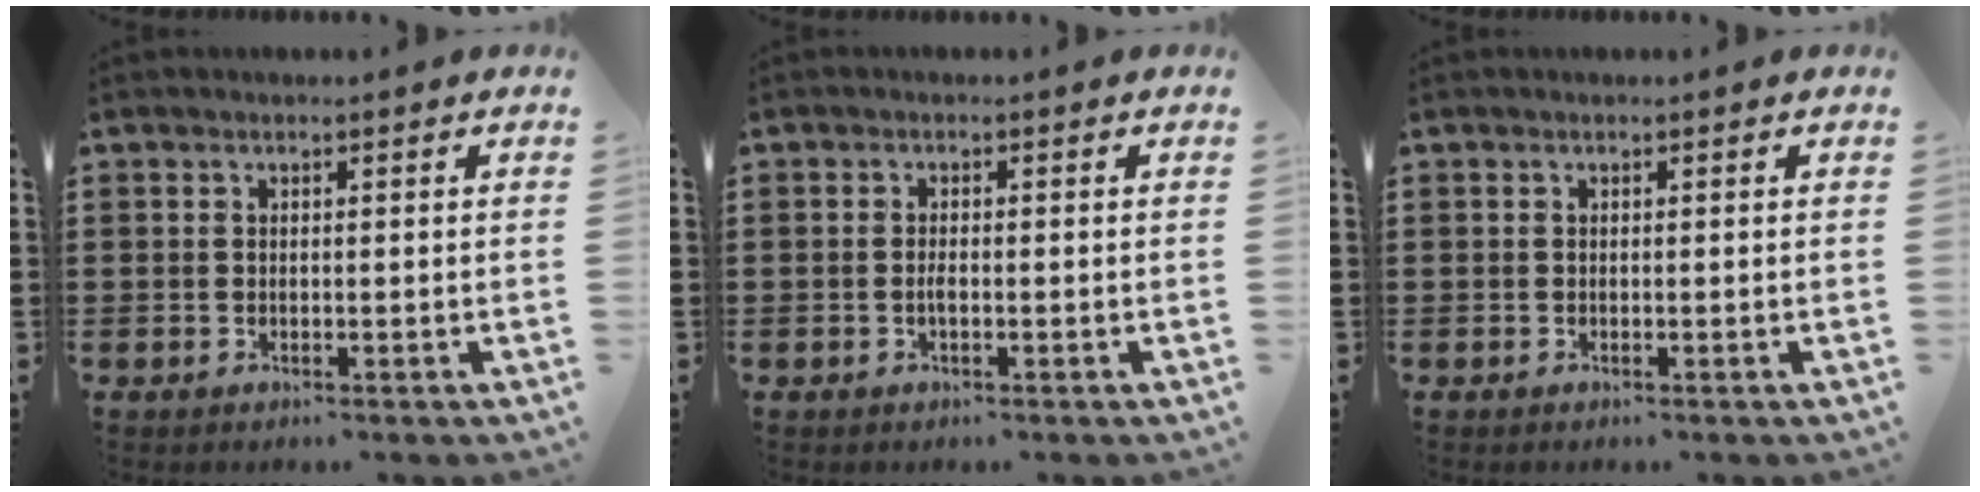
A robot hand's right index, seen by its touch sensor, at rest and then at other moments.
{"total": 1.4, "force": [-0.4, 0.3, 1.3], "torque": [-0.026, -0.002, -0.007]}
{"total": 0.0}